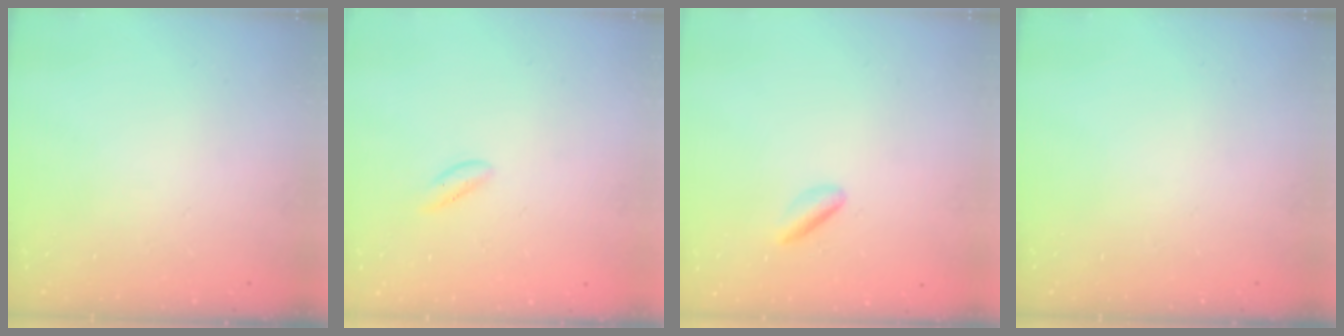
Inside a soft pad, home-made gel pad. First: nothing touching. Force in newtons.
{"total": 0.6, "press": 0.5, "slide": 0.4}
{"total": 3.0, "press": 2.7, "slide": 1.2}
{"total": 0.0}